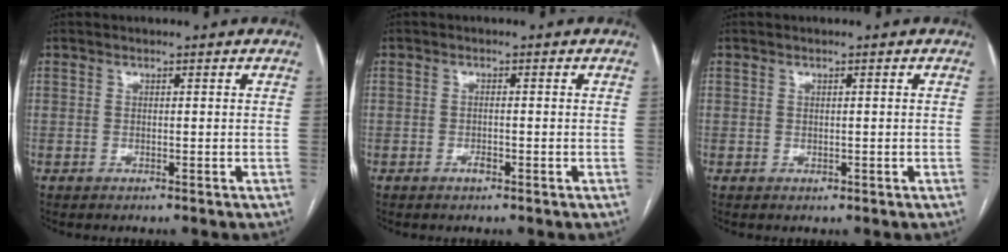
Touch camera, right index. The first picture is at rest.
{"total": 1.3, "force": [-0.7, 0.4, 0.9], "torque": [-0.019, 0.000, -0.011]}
{"total": 0.5, "force": [-0.1, 0.5, 0.2], "torque": [-0.003, -0.001, 0.000]}